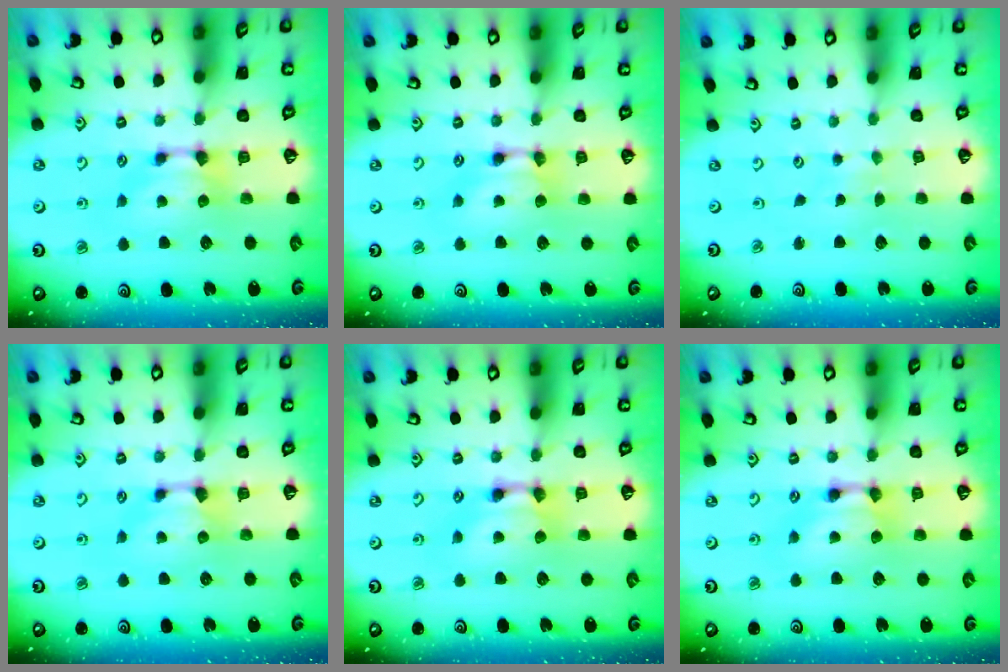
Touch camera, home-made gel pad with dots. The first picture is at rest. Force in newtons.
{"total": 1.6, "press": 1.6, "slide": 0.1}
{"total": 4.9, "press": 4.9, "slide": 0.3}
{"total": 0.0}
{"total": 2.0, "press": 2.0, "slide": 0.1}
{"total": 1.8, "press": 1.8, "slide": 0.1}